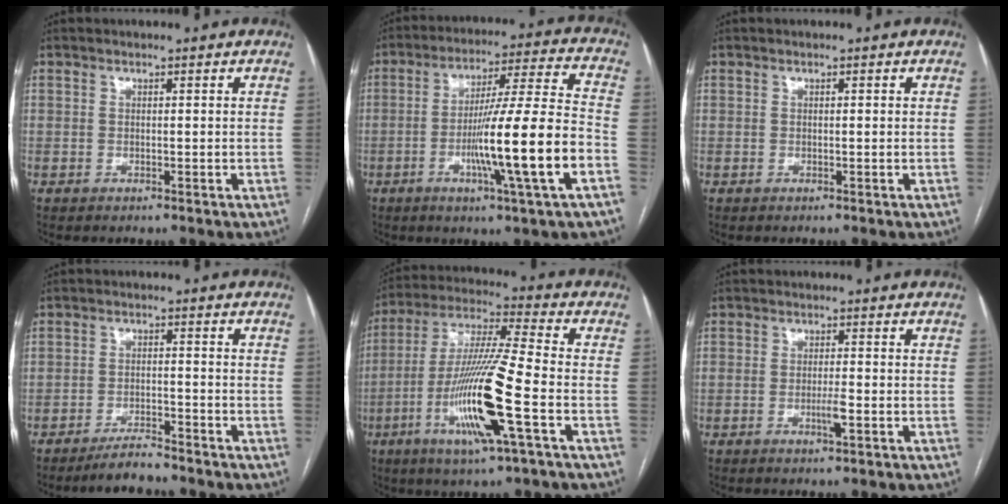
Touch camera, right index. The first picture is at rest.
{"total": 16.8, "force": [-5.2, -1.1, 16.0], "torque": [-0.271, -0.005, -0.088]}
{"total": 0.0}
{"total": 4.1, "force": [-3.8, 0.5, 1.4], "torque": [-0.026, -0.009, -0.067]}
{"total": 16.7, "force": [-5.6, 0.1, 15.7], "torque": [-0.318, -0.016, -0.107]}
{"total": 2.4, "force": [-0.8, 0.5, 2.2], "torque": [-0.038, 0.000, -0.013]}